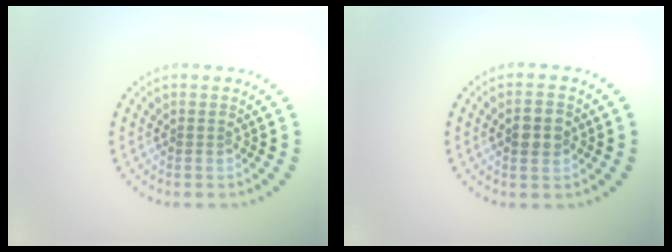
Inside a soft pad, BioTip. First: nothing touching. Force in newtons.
{"total": 2.9, "press": 2.9, "slide": 0.1}